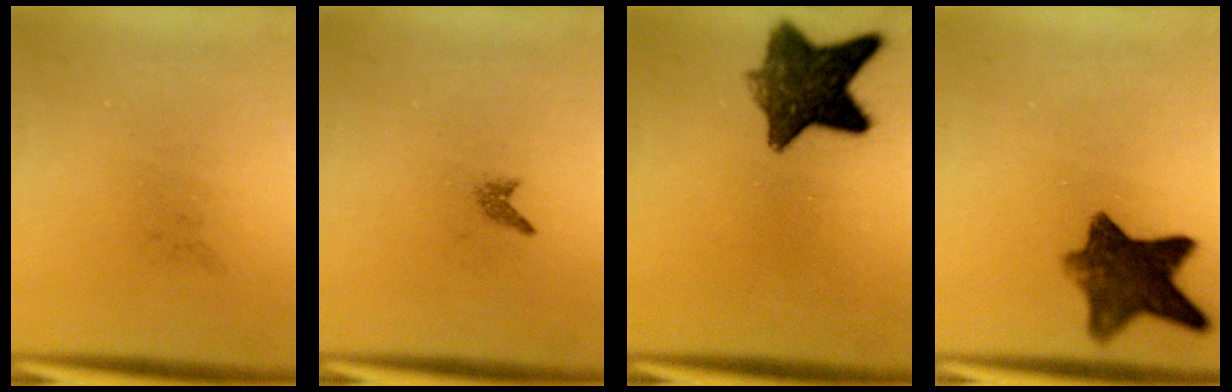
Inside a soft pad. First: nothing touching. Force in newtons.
{"total": 0.7}
{"total": 9.3}
{"total": 9.1}